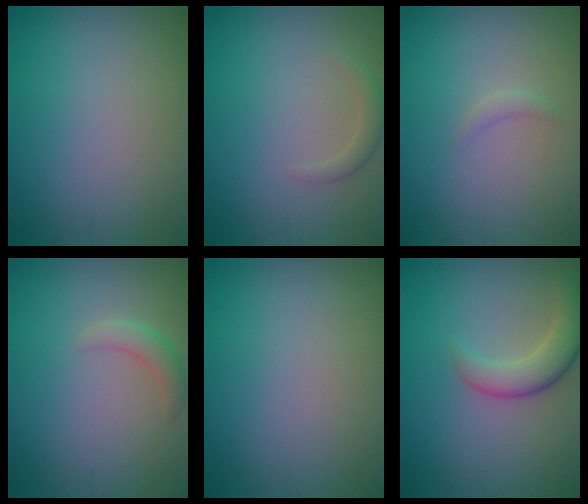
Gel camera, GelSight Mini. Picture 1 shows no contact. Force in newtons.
{"total": 1.2, "press": 1.2, "slide": 0.0}
{"total": 0.8, "press": 0.7, "slide": 0.2}
{"total": 1.7, "press": 1.7, "slide": 0.1}
{"total": 0.0}
{"total": 3.7, "press": 3.6, "slide": 0.3}